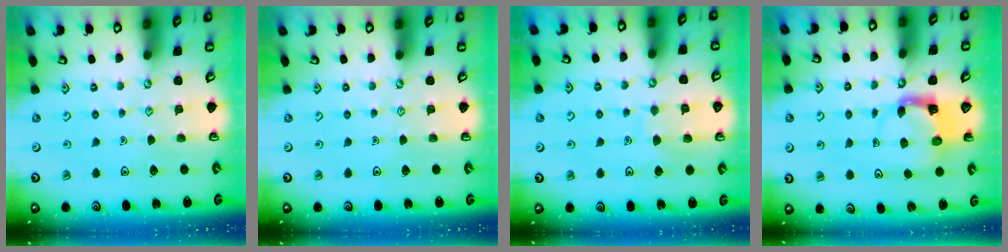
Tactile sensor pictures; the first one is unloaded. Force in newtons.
{"total": 0.0}
{"total": 6.3, "press": 6.2, "slide": 0.6}
{"total": 3.9, "press": 3.8, "slide": 0.7}